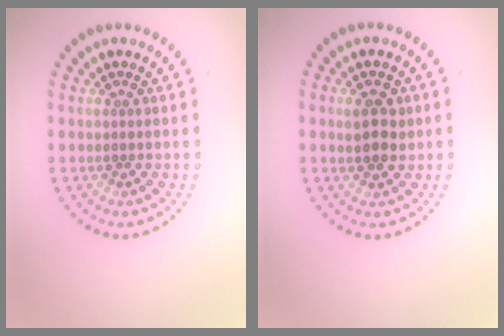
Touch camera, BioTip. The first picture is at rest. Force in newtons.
{"total": 2.5, "press": 2.5, "slide": 0.5}